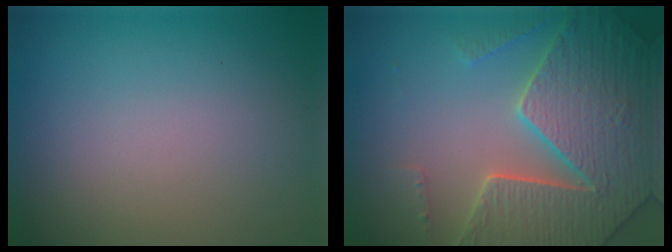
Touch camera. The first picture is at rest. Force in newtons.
{"total": 7.6, "press": 7.3, "slide": 1.9}